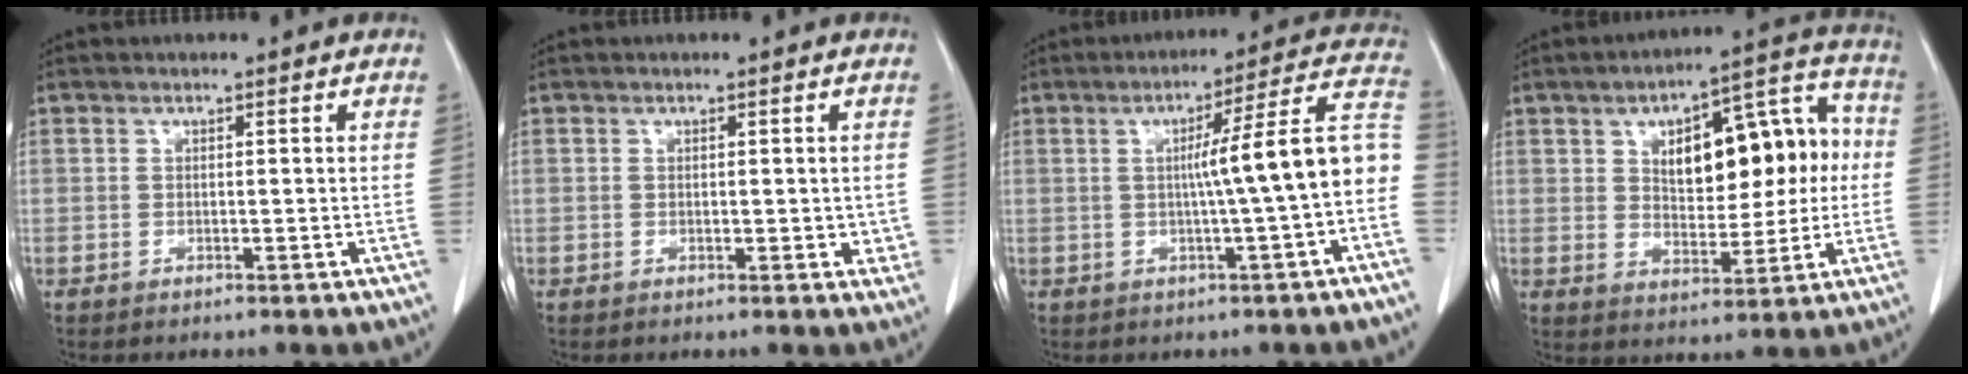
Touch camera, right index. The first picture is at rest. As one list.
[{"total": 2.2, "force": [0.0, 1.2, 1.8], "torque": [-0.016, -0.002, 0.002]}, {"total": 11.3, "force": [-1.3, -0.8, 11.2], "torque": [-0.150, 0.030, -0.020]}, {"total": 15.5, "force": [2.3, 7.2, 13.5], "torque": [-0.183, 0.044, 0.045]}]